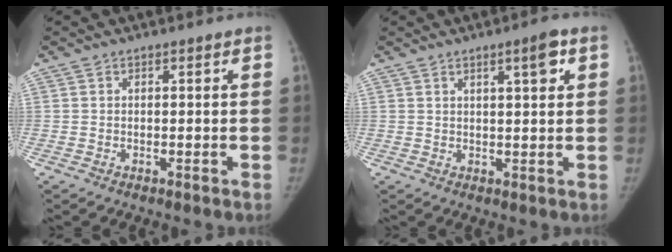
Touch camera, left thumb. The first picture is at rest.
{"total": 4.2, "force": [2.0, 0.8, 3.6], "torque": [-0.050, -0.010, 0.032]}